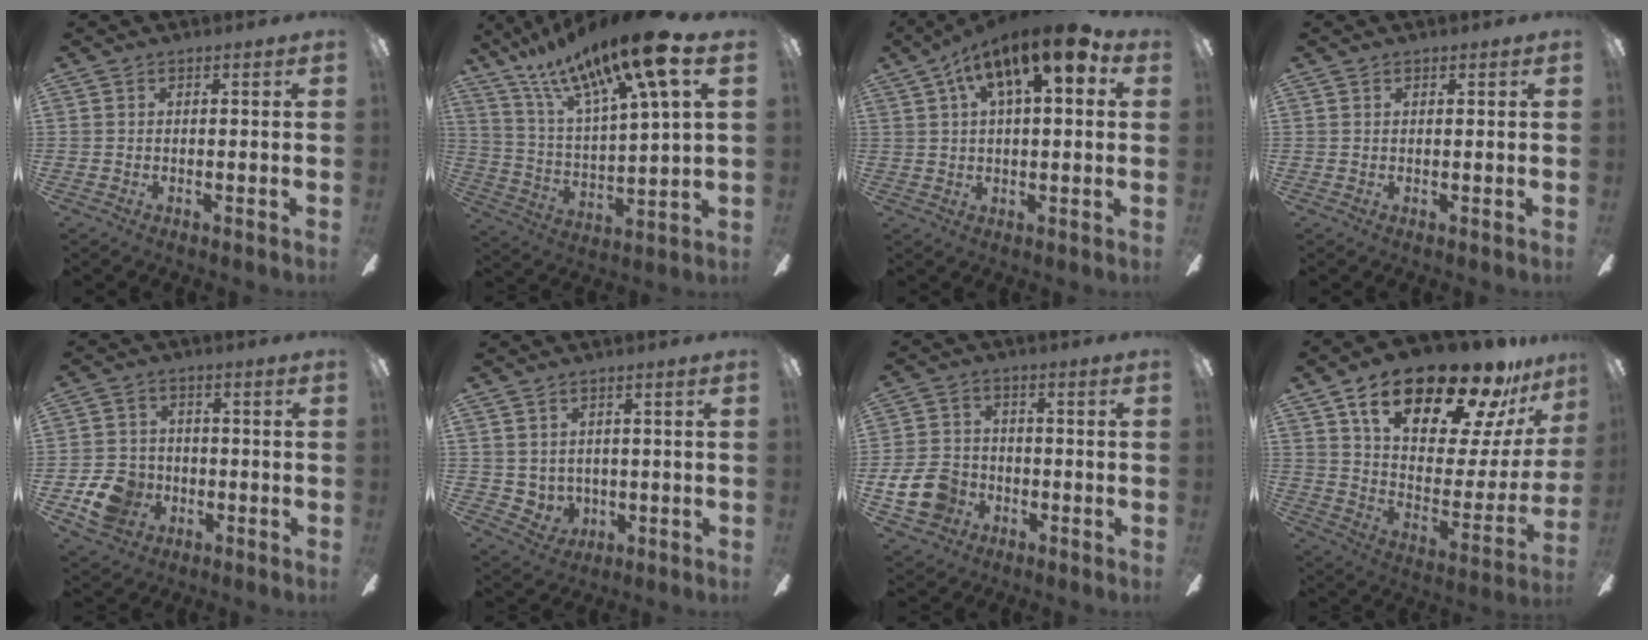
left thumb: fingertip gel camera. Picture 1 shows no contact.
{"total": 20.5, "force": [14.8, 4.0, 13.6], "torque": [-0.245, -0.076, 0.240]}
{"total": 14.6, "force": [7.2, 4.6, 11.8], "torque": [-0.188, -0.023, 0.116]}
{"total": 0.5, "force": [0.5, 0.2, 0.1], "torque": [0.005, -0.002, 0.007]}
{"total": 9.9, "force": [-3.6, 8.3, 4.1], "torque": [-0.089, 0.025, -0.065]}
{"total": 4.1, "force": [1.8, 3.6, 0.7], "torque": [-0.036, -0.008, 0.035]}
{"total": 11.1, "force": [-3.8, 8.9, 5.5], "torque": [-0.132, 0.032, -0.069]}
{"total": 25.9, "force": [17.8, 10.2, 15.8], "torque": [-0.248, -0.110, 0.305]}